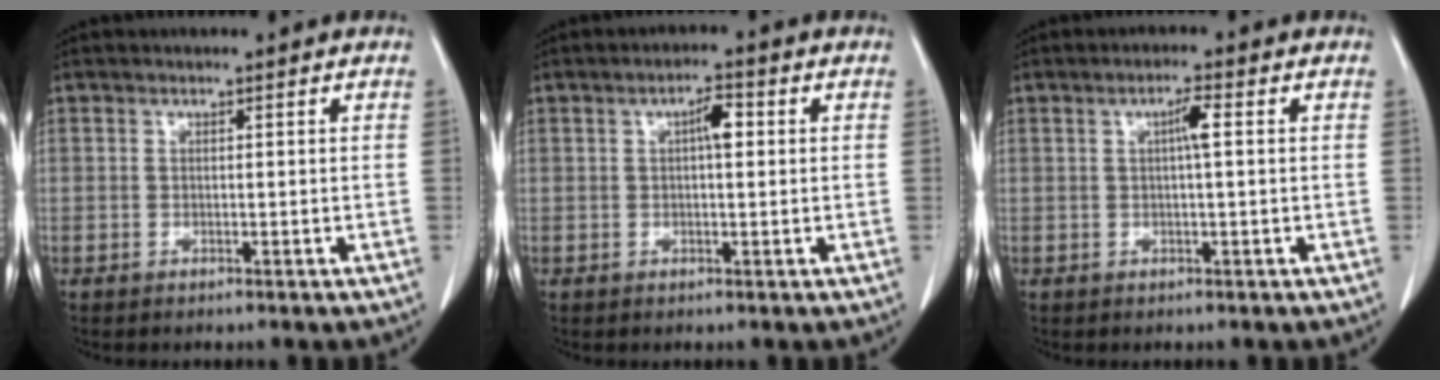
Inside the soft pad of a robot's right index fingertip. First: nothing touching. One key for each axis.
{"total": 3.1, "fx": 0.7, "fy": 0.9, "fz": 3.0, "tx": -0.050, "ty": 0.008, "tz": 0.009}
{"total": 2.6, "fx": 0.5, "fy": 0.2, "fz": 2.5, "tx": -0.043, "ty": 0.005, "tz": 0.007}